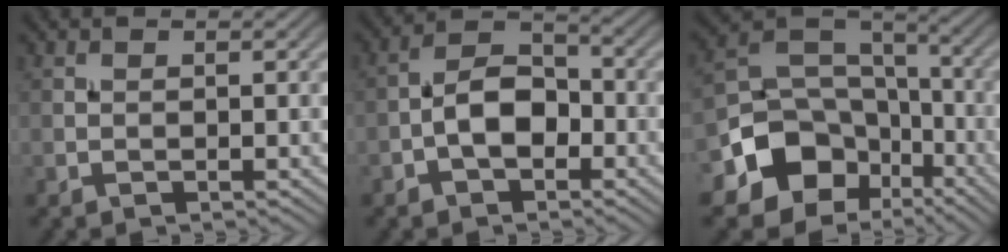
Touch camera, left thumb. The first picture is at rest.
{"total": 5.8, "force": [-2.0, 3.5, 4.2], "torque": [-0.070, 0.014, -0.043]}
{"total": 13.0, "force": [-5.8, 9.8, 6.1], "torque": [-0.151, -0.030, -0.107]}